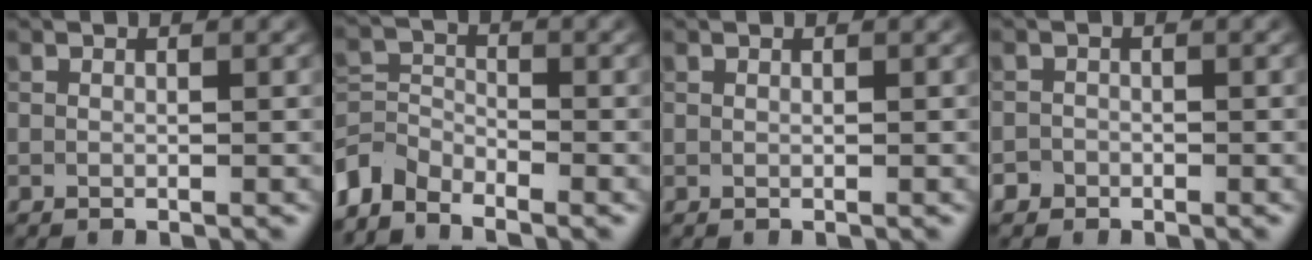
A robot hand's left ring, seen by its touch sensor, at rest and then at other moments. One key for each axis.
{"total": 4.5, "fx": -3.9, "fy": 1.9, "fz": 1.3, "tx": -0.027, "ty": -0.004, "tz": -0.089}
{"total": 0.0}
{"total": 1.4, "fx": -1.1, "fy": 0.9, "fz": -0.1, "tx": 0.002, "ty": 0.008, "tz": -0.016}